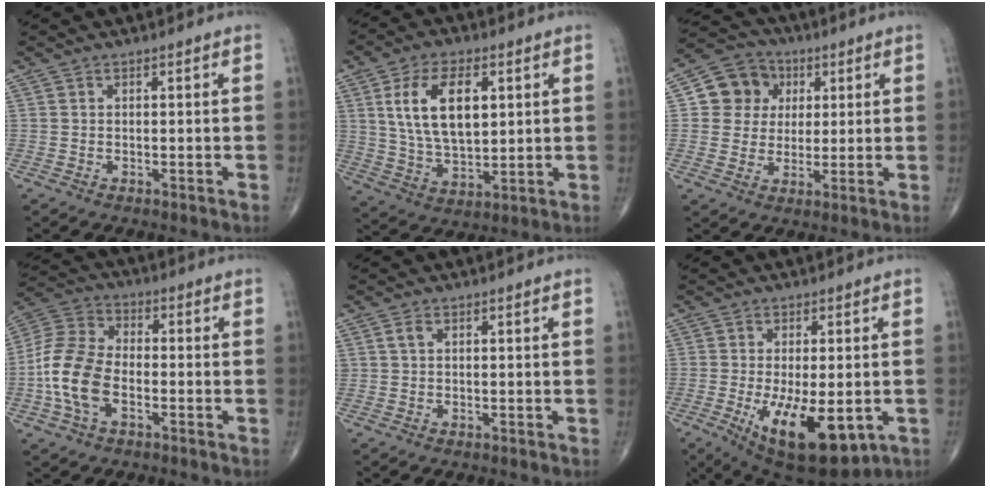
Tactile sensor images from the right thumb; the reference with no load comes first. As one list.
[{"total": 14.2, "force": [3.8, 7.7, 11.4], "torque": [-0.195, -0.011, 0.075]}, {"total": 10.0, "force": [2.5, 9.2, 3.2], "torque": [-0.019, 0.002, 0.036]}, {"total": 13.0, "force": [-3.2, 7.9, 9.8], "torque": [-0.204, 0.027, -0.070]}, {"total": 1.3, "force": [0.5, 0.8, 0.9], "torque": [-0.018, 0.005, 0.011]}, {"total": 15.1, "force": [-4.5, 6.4, 12.9], "torque": [-0.209, -0.020, -0.049]}]